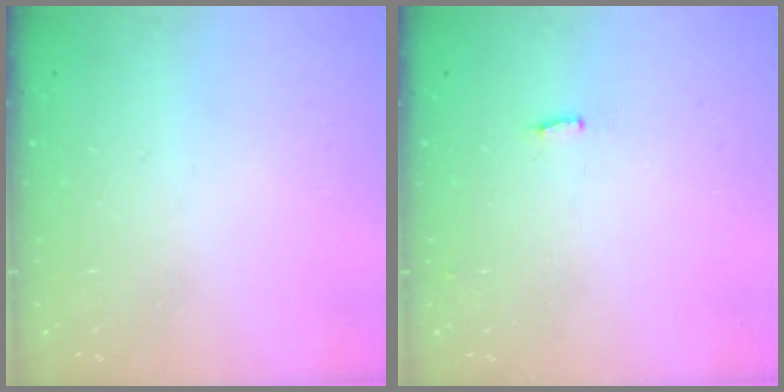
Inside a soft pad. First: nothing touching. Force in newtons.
{"total": 2.7, "press": 2.6, "slide": 0.5}